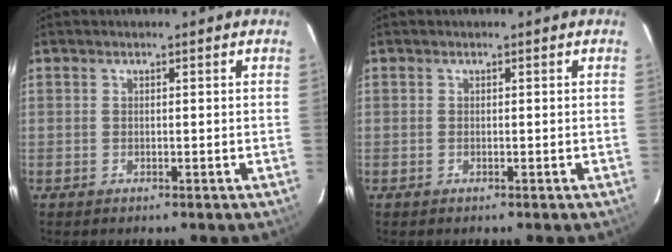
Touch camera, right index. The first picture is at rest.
{"total": 0.0}